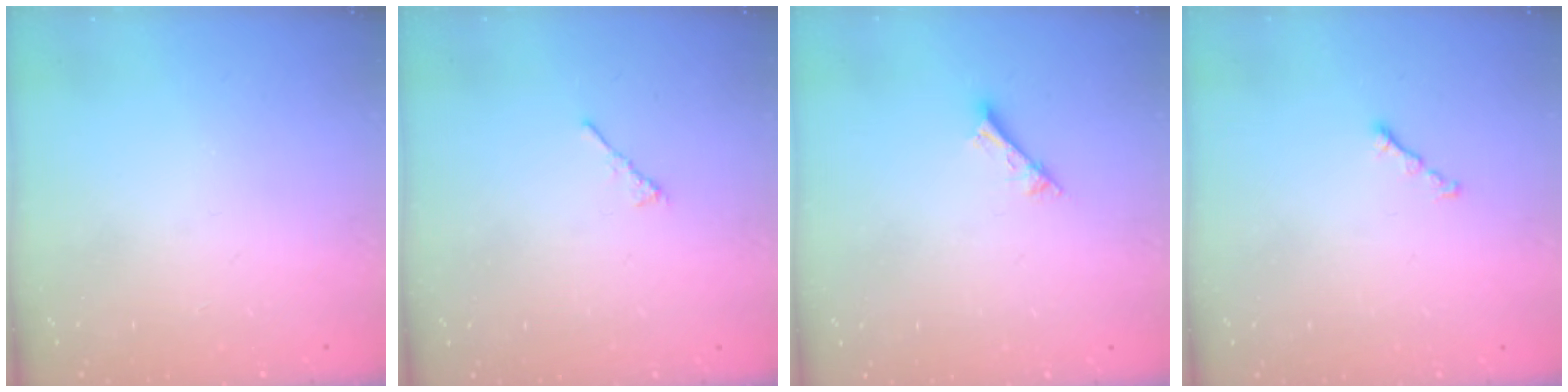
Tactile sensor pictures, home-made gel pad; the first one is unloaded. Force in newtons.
{"total": 2.3, "press": 2.2, "slide": 0.6}
{"total": 2.6, "press": 2.6, "slide": 0.1}
{"total": 0.8, "press": 0.7, "slide": 0.4}